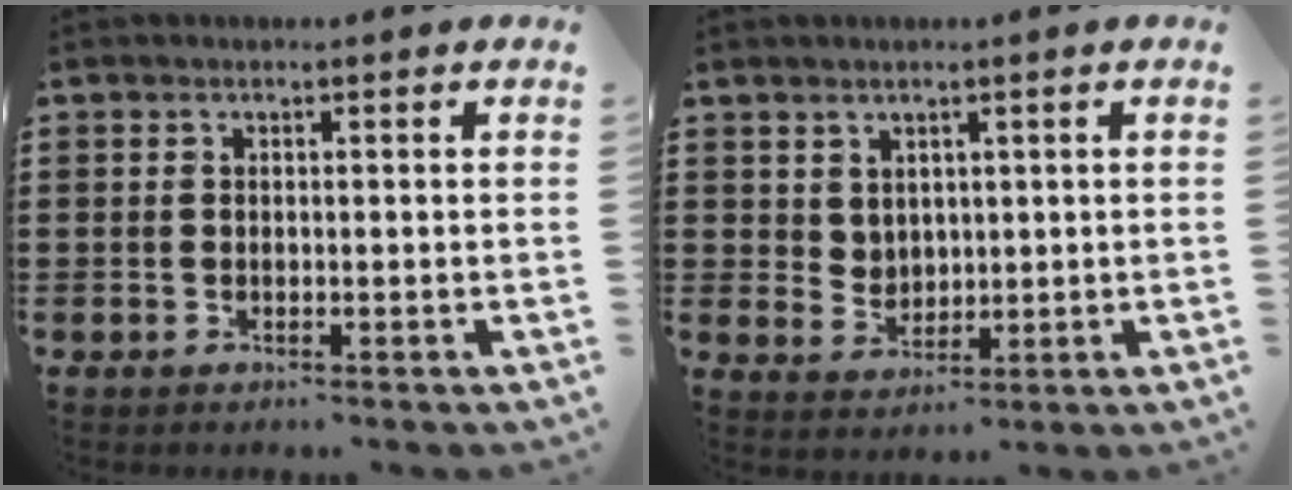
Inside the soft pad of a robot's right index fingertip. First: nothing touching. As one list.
[{"total": 3.2, "force": [2.4, 2.2, 0.5], "torque": [-0.019, 0.004, 0.046]}]